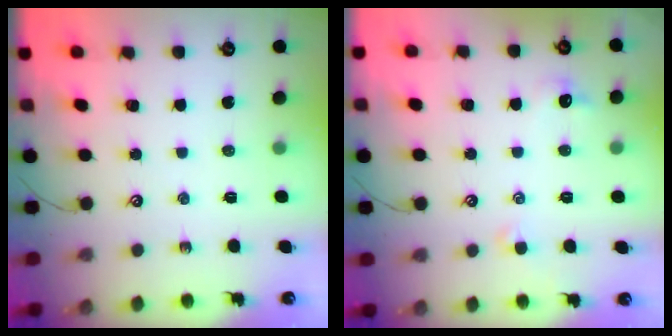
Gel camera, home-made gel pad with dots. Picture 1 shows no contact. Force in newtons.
{"total": 1.0, "press": 0.8, "slide": 0.6}